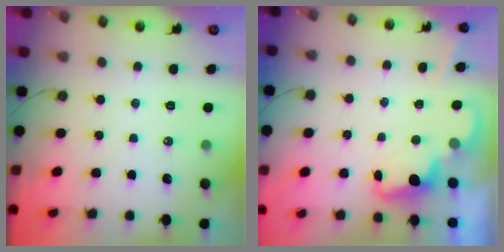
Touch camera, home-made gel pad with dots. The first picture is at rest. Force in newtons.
{"total": 2.5, "press": 2.4, "slide": 0.5}